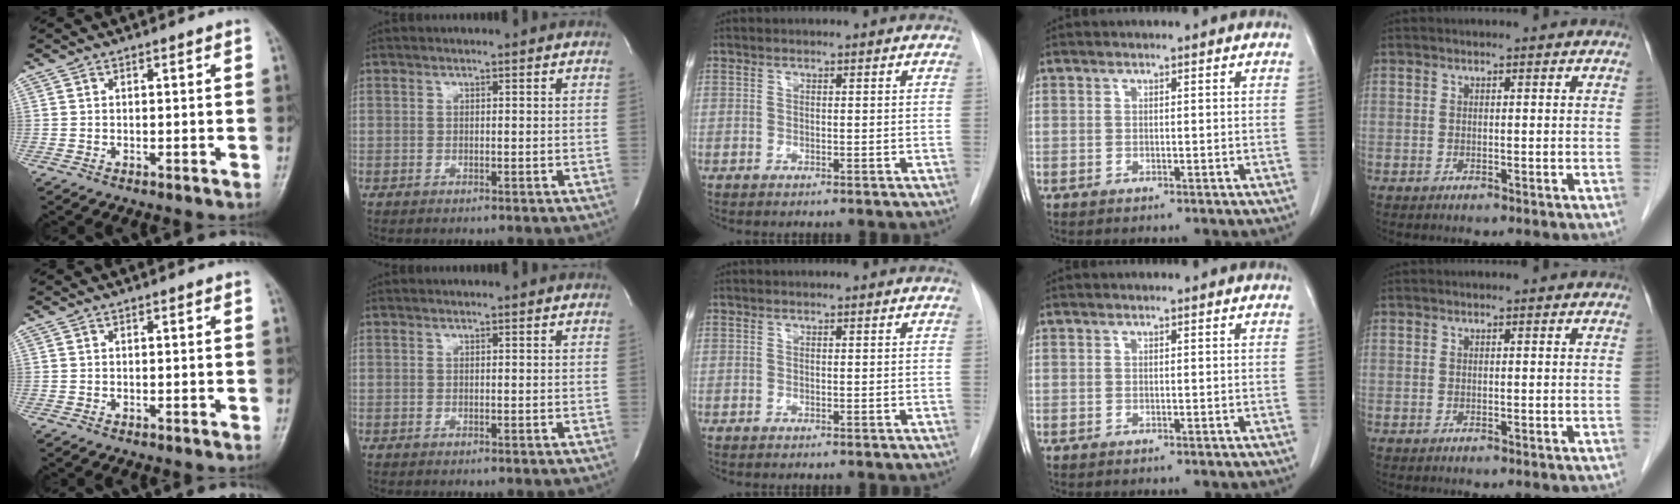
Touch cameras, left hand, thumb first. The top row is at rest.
{"index": {"total": 0.6, "force": [0.6, 0.0, 0.0], "torque": [-0.004, 0.001, 0.004]}}